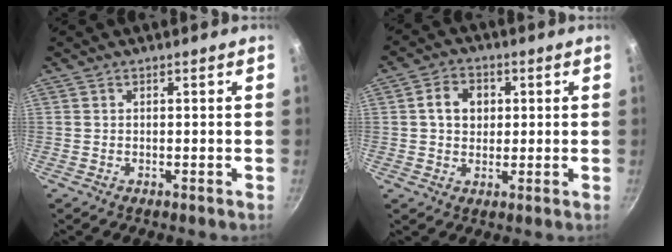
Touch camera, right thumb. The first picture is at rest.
{"total": 6.3, "force": [1.2, 5.1, 3.6], "torque": [-0.039, 0.007, 0.012]}